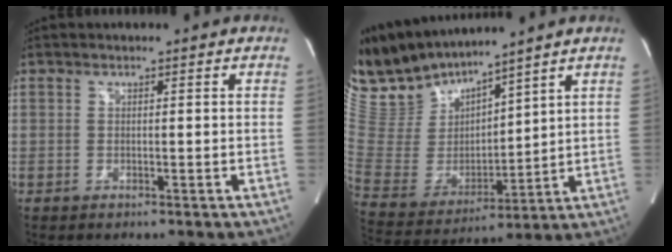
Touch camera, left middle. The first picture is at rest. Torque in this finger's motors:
{"motor_torque": [0.77, -1.16, 0.06, 0.04]}